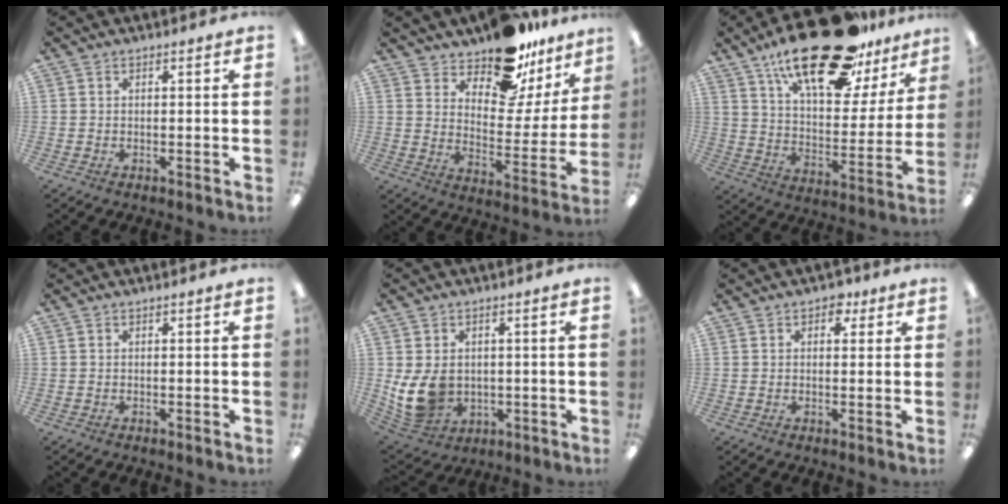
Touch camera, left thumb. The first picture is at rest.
{"total": 16.3, "force": [13.4, 6.8, 6.2], "torque": [-0.089, -0.103, 0.238]}
{"total": 26.9, "force": [19.0, 9.9, 16.3], "torque": [-0.255, -0.109, 0.315]}
{"total": 0.0}
{"total": 10.1, "force": [-0.1, 8.1, 6.0], "torque": [-0.132, 0.005, 0.004]}
{"total": 2.9, "force": [1.6, 2.0, 1.4], "torque": [-0.007, -0.003, 0.022]}